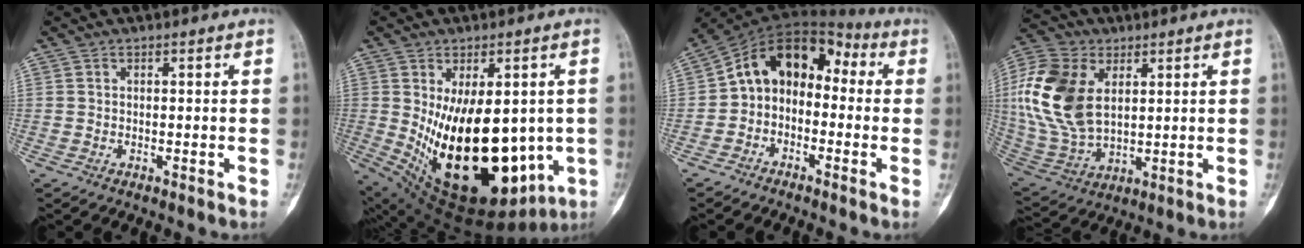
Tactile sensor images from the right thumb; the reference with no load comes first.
{"total": 26.1, "force": [-2.3, 13.2, 22.3], "torque": [-0.326, -0.036, 0.007]}
{"total": 11.8, "force": [-0.6, 8.7, 8.0], "torque": [-0.098, 0.061, -0.030]}
{"total": 18.4, "force": [4.3, 11.5, 13.7], "torque": [-0.284, -0.012, 0.085]}